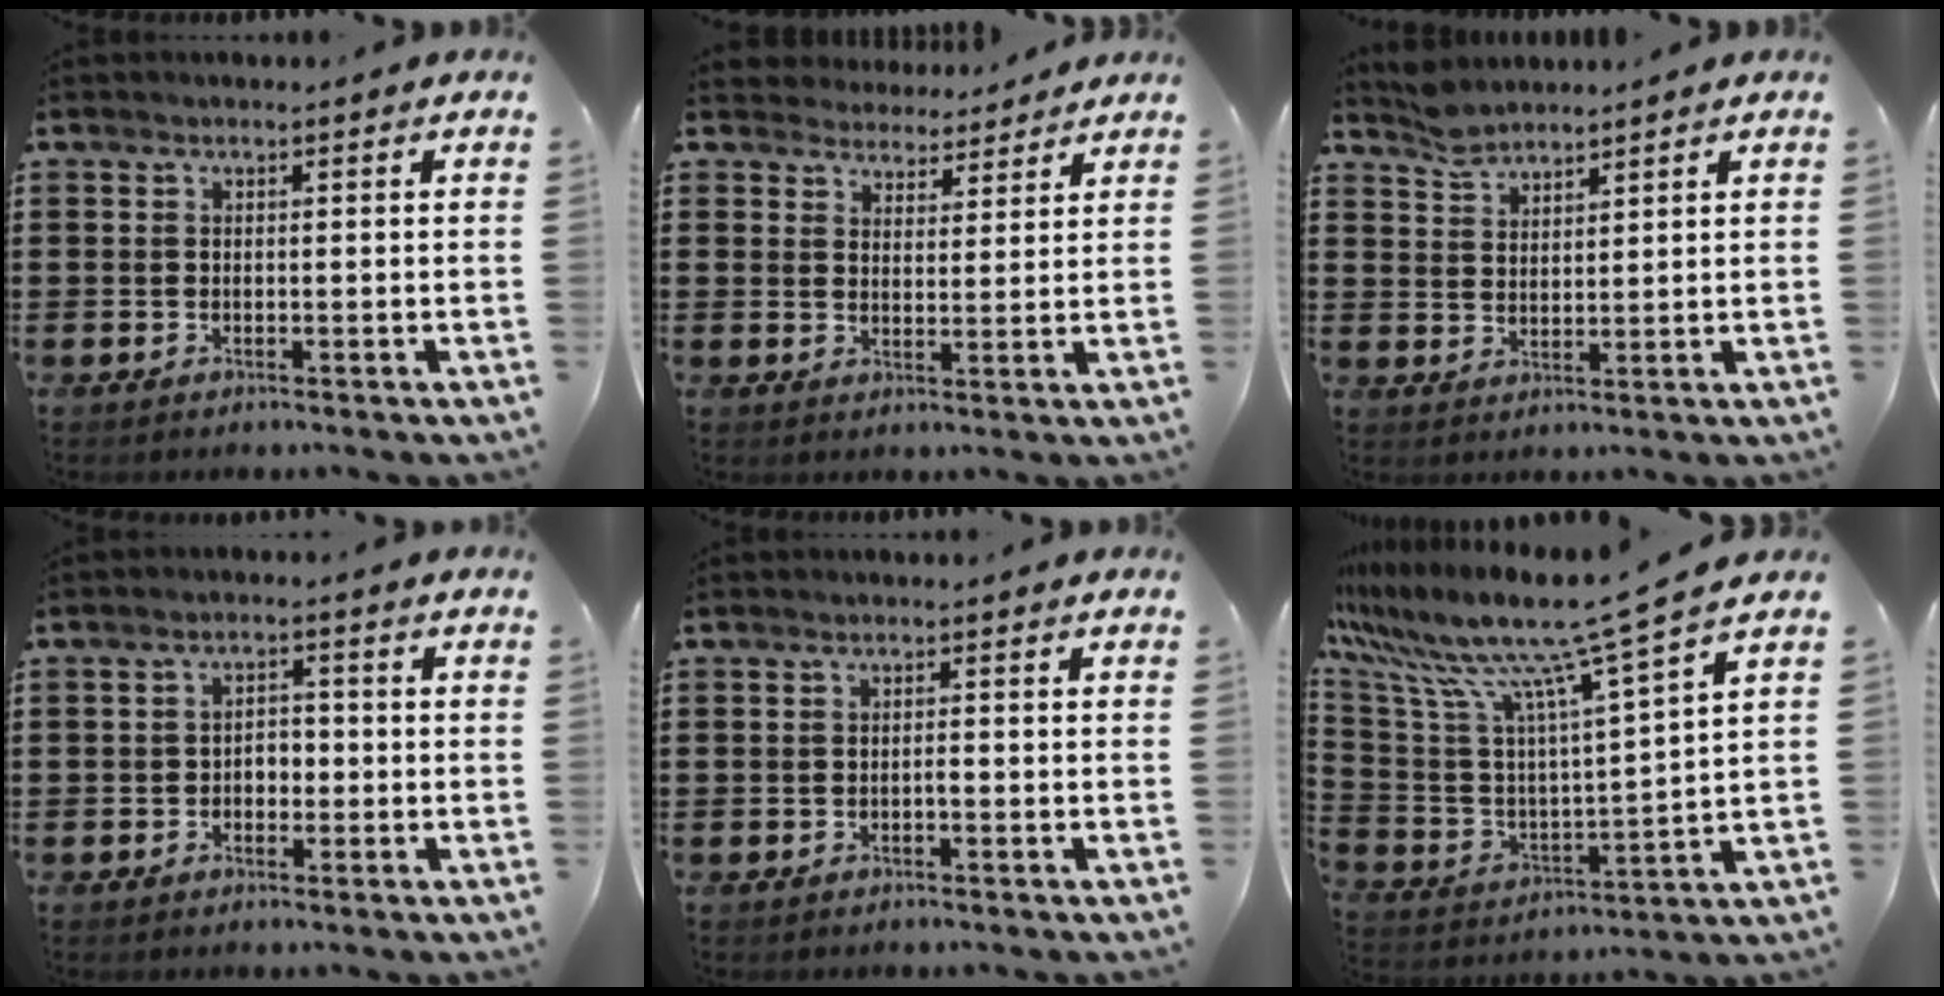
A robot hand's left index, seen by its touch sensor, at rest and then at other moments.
{"total": 3.8, "force": [3.6, 1.1, -0.4], "torque": [-0.012, -0.017, 0.065]}
{"total": 3.3, "force": [3.2, 0.8, 0.4], "torque": [-0.017, -0.003, 0.062]}
{"total": 2.3, "force": [-0.9, 1.5, 1.5], "torque": [-0.032, 0.004, -0.023]}
{"total": 0.8, "force": [-0.3, 0.0, 0.7], "torque": [-0.014, -0.003, -0.006]}
{"total": 11.5, "force": [9.3, -0.1, 6.8], "torque": [-0.172, -0.069, 0.148]}